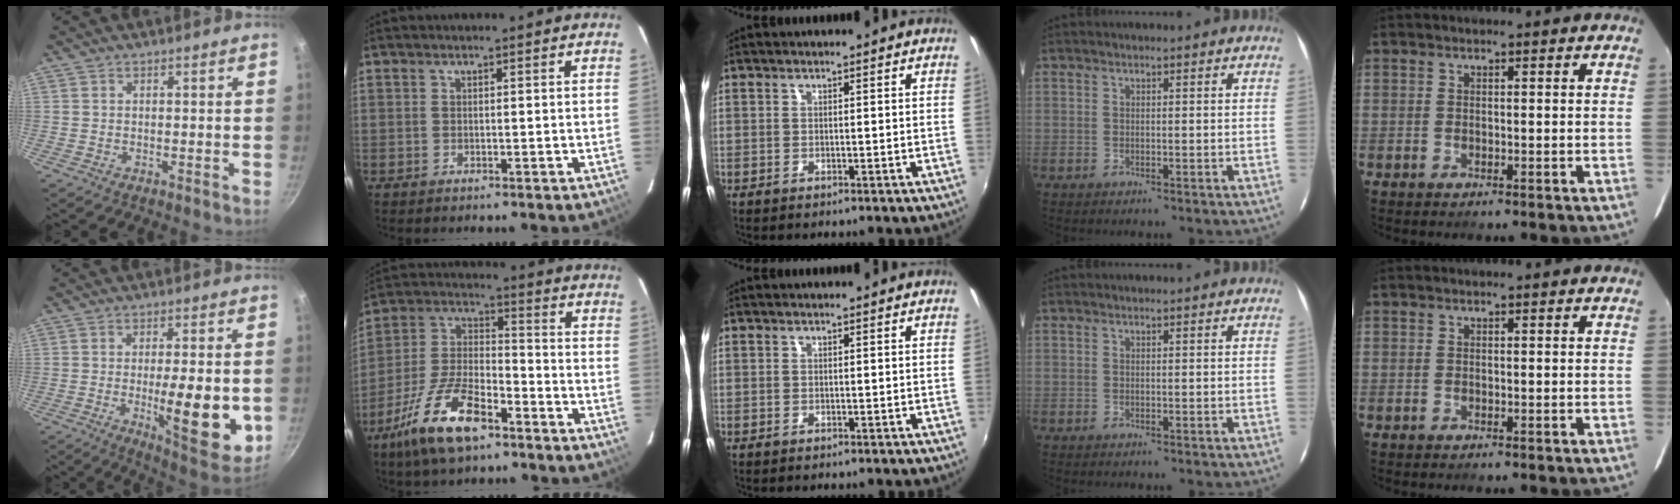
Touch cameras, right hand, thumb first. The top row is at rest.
{"thumb": {"total": 15.3, "force": [-2.3, 4.4, 14.5], "torque": [-0.179, -0.015, -0.026]}, "index": {"total": 16.0, "force": [-10.1, 6.1, 10.9], "torque": [-0.232, -0.004, -0.188]}}